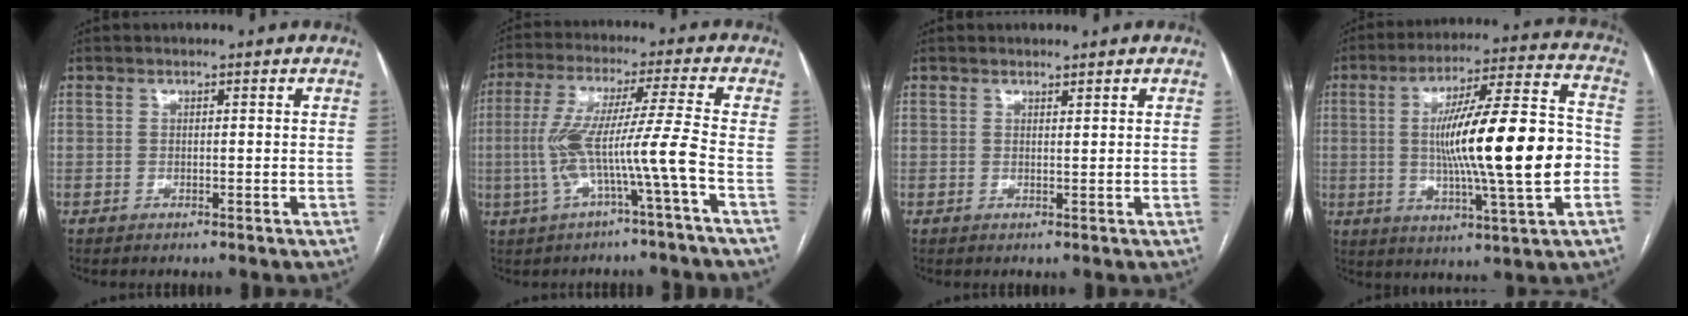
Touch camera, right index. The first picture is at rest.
{"total": 9.9, "force": [-2.9, -1.3, 9.4], "torque": [-0.200, 0.018, -0.052]}
{"total": 0.8, "force": [0.7, 0.0, 0.2], "torque": [-0.006, -0.003, 0.013]}
{"total": 19.5, "force": [-1.6, 1.5, 19.4], "torque": [-0.319, 0.010, -0.024]}